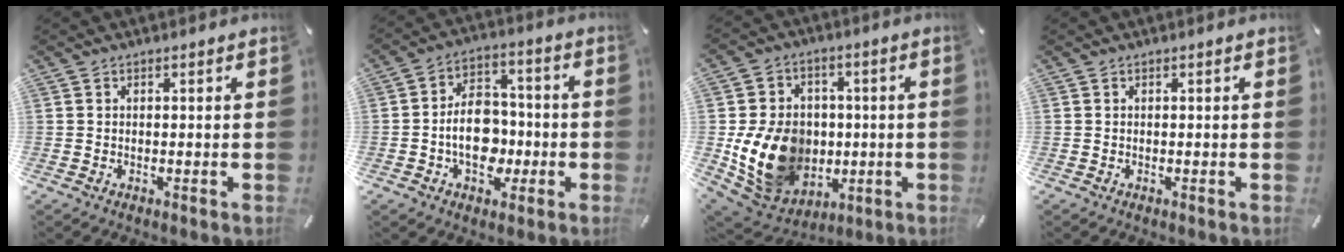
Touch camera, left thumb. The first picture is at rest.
{"total": 11.0, "force": [-2.3, 8.2, 6.9], "torque": [-0.114, 0.012, -0.042]}
{"total": 17.5, "force": [-2.0, 14.3, 9.8], "torque": [-0.202, 0.000, -0.024]}
{"total": 0.0}